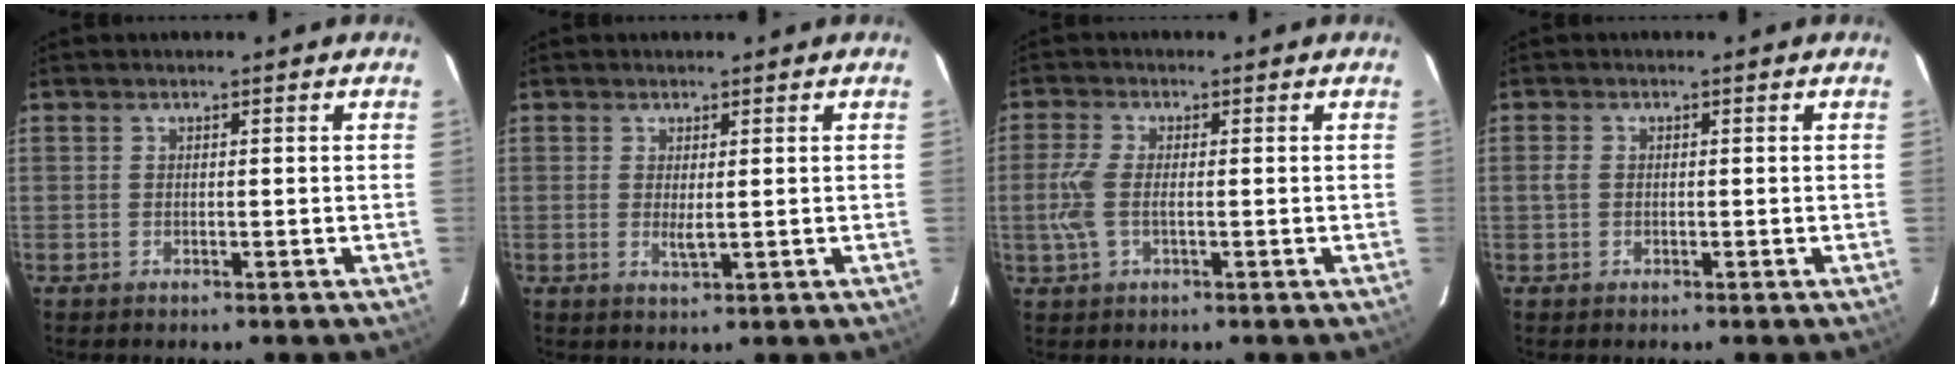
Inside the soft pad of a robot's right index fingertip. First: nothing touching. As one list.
[{"total": 2.0, "force": [0.1, 0.4, 2.0], "torque": [-0.037, -0.006, 0.003]}, {"total": 5.1, "force": [-0.6, 2.1, 4.6], "torque": [-0.108, 0.000, -0.012]}, {"total": 1.5, "force": [-0.2, 1.2, 0.9], "torque": [-0.018, 0.004, -0.008]}]